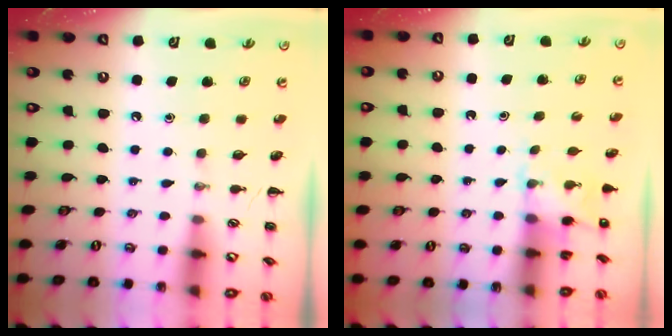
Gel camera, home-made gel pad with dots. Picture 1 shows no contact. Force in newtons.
{"total": 4.0, "press": 3.8, "slide": 1.2}